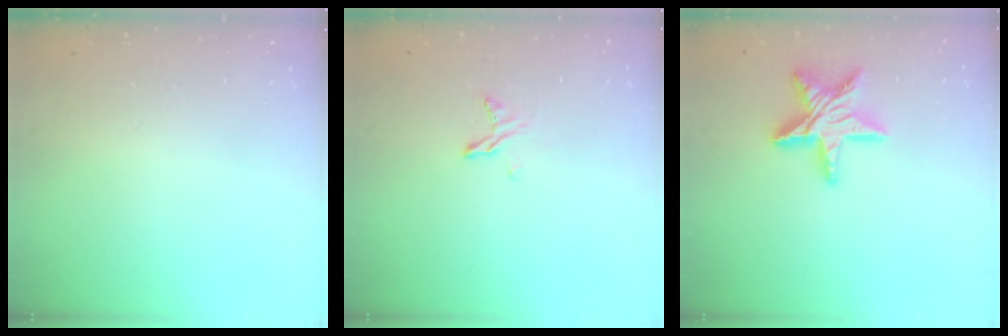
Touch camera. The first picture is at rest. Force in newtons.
{"total": 5.8, "press": 5.7, "slide": 0.6}
{"total": 15.7, "press": 15.6, "slide": 1.2}